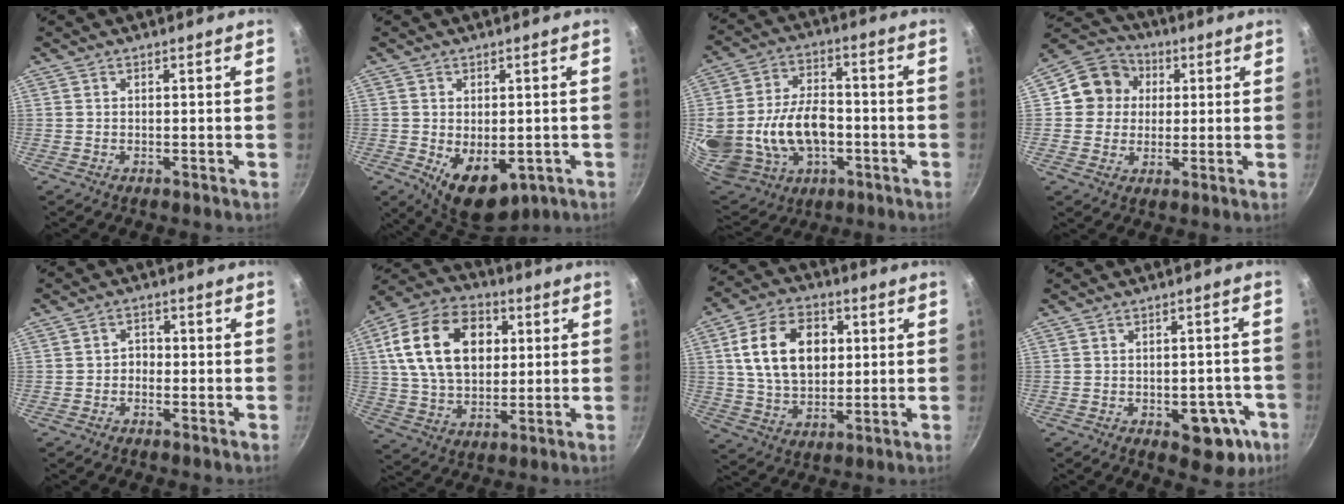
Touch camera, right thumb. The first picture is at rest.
{"total": 10.4, "force": [-2.6, 6.4, 7.7], "torque": [-0.091, -0.012, -0.018]}
{"total": 23.2, "force": [-3.2, 16.5, 16.0], "torque": [-0.332, 0.029, -0.034]}
{"total": 10.1, "force": [1.8, 9.3, 3.6], "torque": [-0.026, 0.014, 0.015]}
{"total": 2.3, "force": [-0.7, 1.9, 1.0], "torque": [0.000, 0.012, -0.015]}
{"total": 20.2, "force": [4.7, 13.8, 14.0], "torque": [-0.226, 0.009, 0.075]}
{"total": 16.0, "force": [3.3, 11.0, 11.1], "torque": [-0.170, 0.003, 0.056]}
{"total": 9.7, "force": [-3.7, 5.6, 7.1], "torque": [-0.041, 0.017, -0.042]}